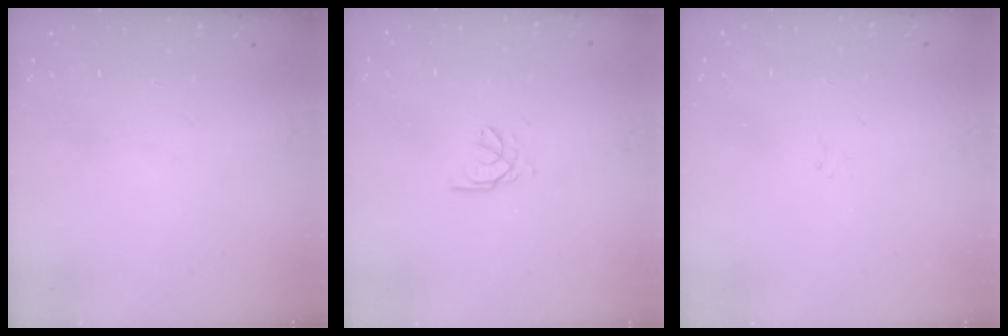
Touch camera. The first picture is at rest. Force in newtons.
{"total": 2.6, "press": 2.6, "slide": 0.3}
{"total": 0.9, "press": 0.8, "slide": 0.4}